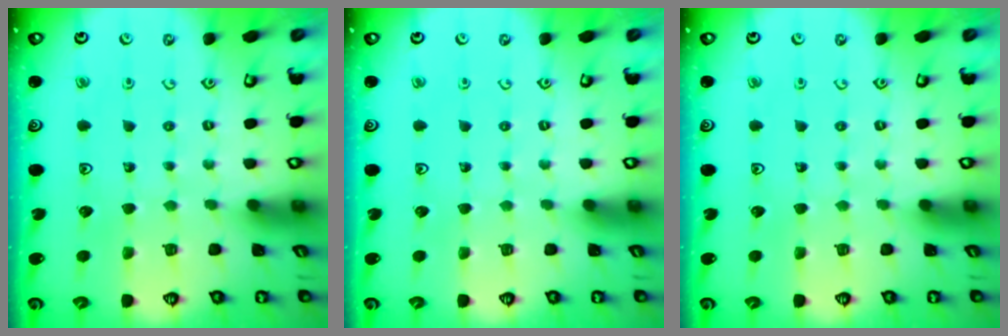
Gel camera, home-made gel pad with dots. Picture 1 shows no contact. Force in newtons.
{"total": 0.0}
{"total": 0.0}